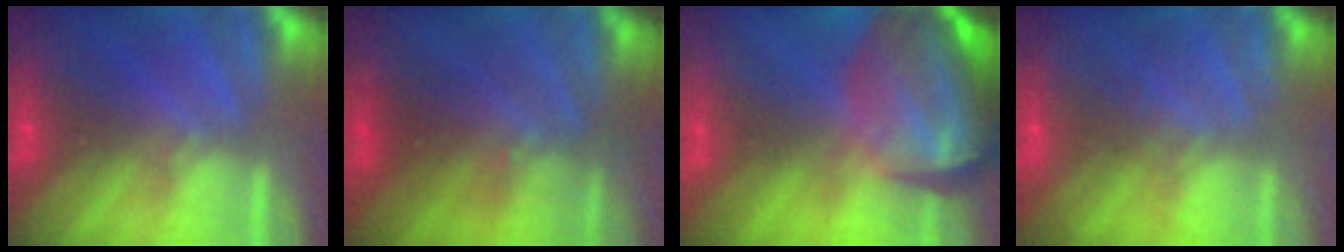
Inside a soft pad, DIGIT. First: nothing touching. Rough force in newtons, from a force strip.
{"total": 2.4}
{"total": 7.2}
{"total": 2.2}